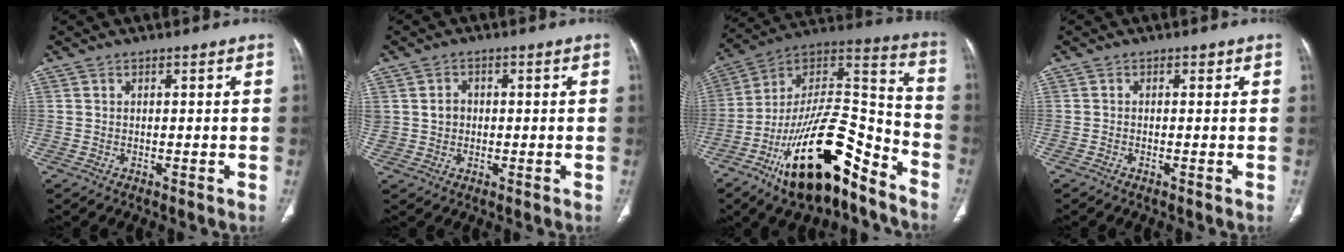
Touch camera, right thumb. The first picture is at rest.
{"total": 3.1, "force": [0.3, 2.7, 1.5], "torque": [-0.013, 0.005, 0.007]}
{"total": 25.4, "force": [-14.7, 9.9, 18.2], "torque": [-0.284, 0.090, -0.247]}
{"total": 0.5, "force": [-0.1, 0.4, 0.4], "torque": [0.000, 0.001, -0.008]}